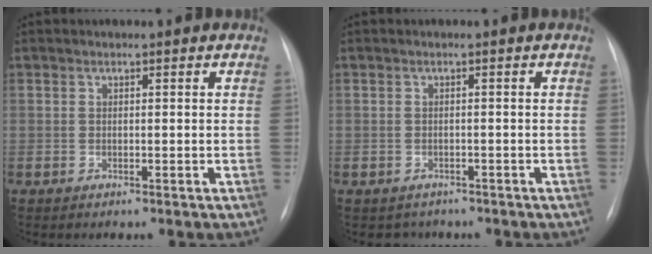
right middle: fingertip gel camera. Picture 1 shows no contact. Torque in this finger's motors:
{"motor_torque": [0.23, -0.31, -0.02, -0.01]}